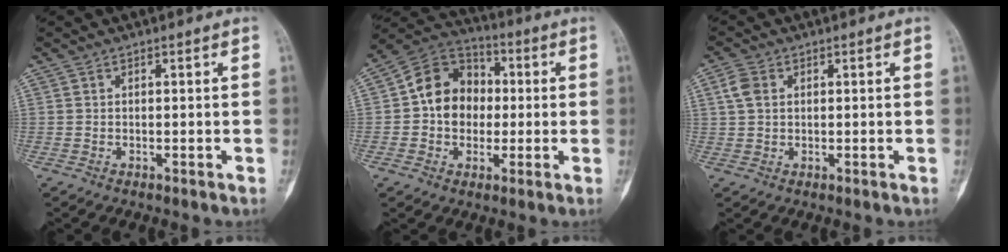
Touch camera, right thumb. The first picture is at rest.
{"total": 12.8, "force": [0.2, 10.6, 7.2], "torque": [-0.076, 0.029, -0.008]}
{"total": 3.7, "force": [1.1, 2.7, 2.4], "torque": [-0.048, 0.005, 0.021]}